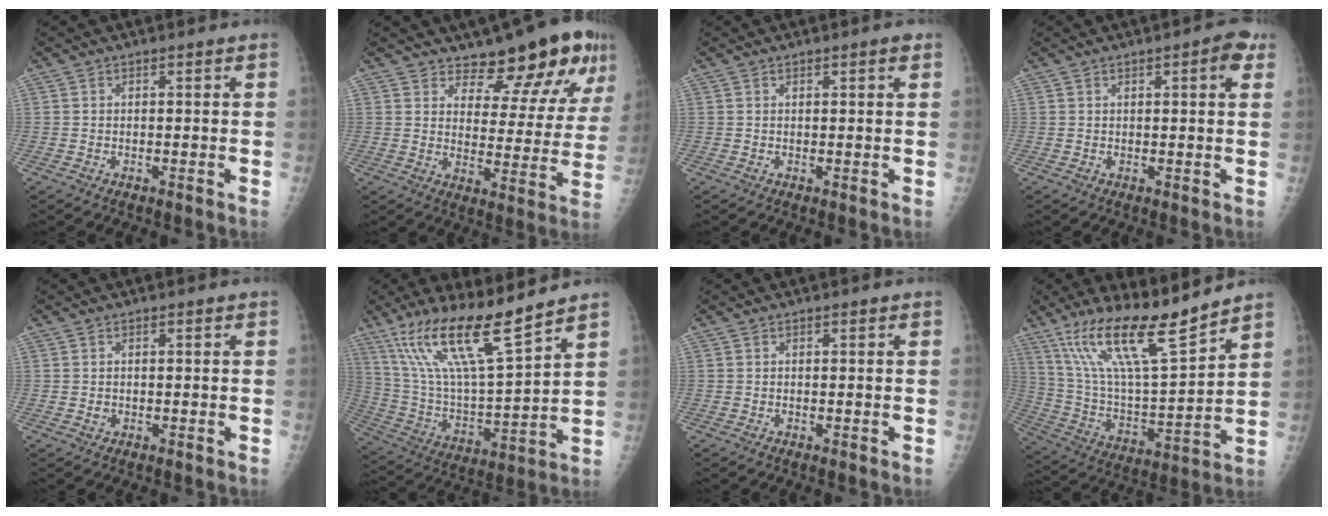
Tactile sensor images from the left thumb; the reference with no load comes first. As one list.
[{"total": 14.2, "force": [10.9, 5.0, 7.7], "torque": [-0.056, -0.085, 0.144]}, {"total": 1.2, "force": [0.7, 0.2, 0.9], "torque": [-0.013, -0.001, 0.009]}, {"total": 4.1, "force": [1.8, 1.3, 3.4], "torque": [-0.035, -0.002, 0.017]}, {"total": 0.8, "force": [0.0, 0.7, 0.3], "torque": [-0.003, 0.001, 0.002]}, {"total": 18.8, "force": [13.1, 2.7, 13.1], "torque": [-0.236, -0.065, 0.252]}, {"total": 0.0}, {"total": 18.9, "force": [13.8, 2.9, 12.6], "torque": [-0.214, -0.069, 0.261]}]